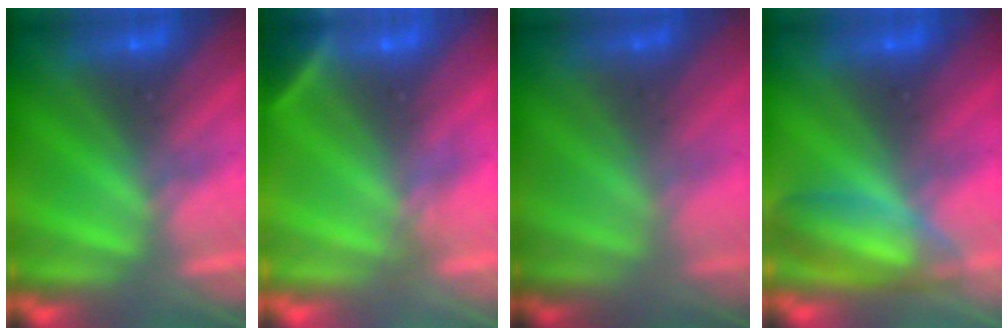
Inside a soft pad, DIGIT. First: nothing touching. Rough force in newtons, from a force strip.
{"total": 2.9}
{"total": 1.7}
{"total": 4.8}